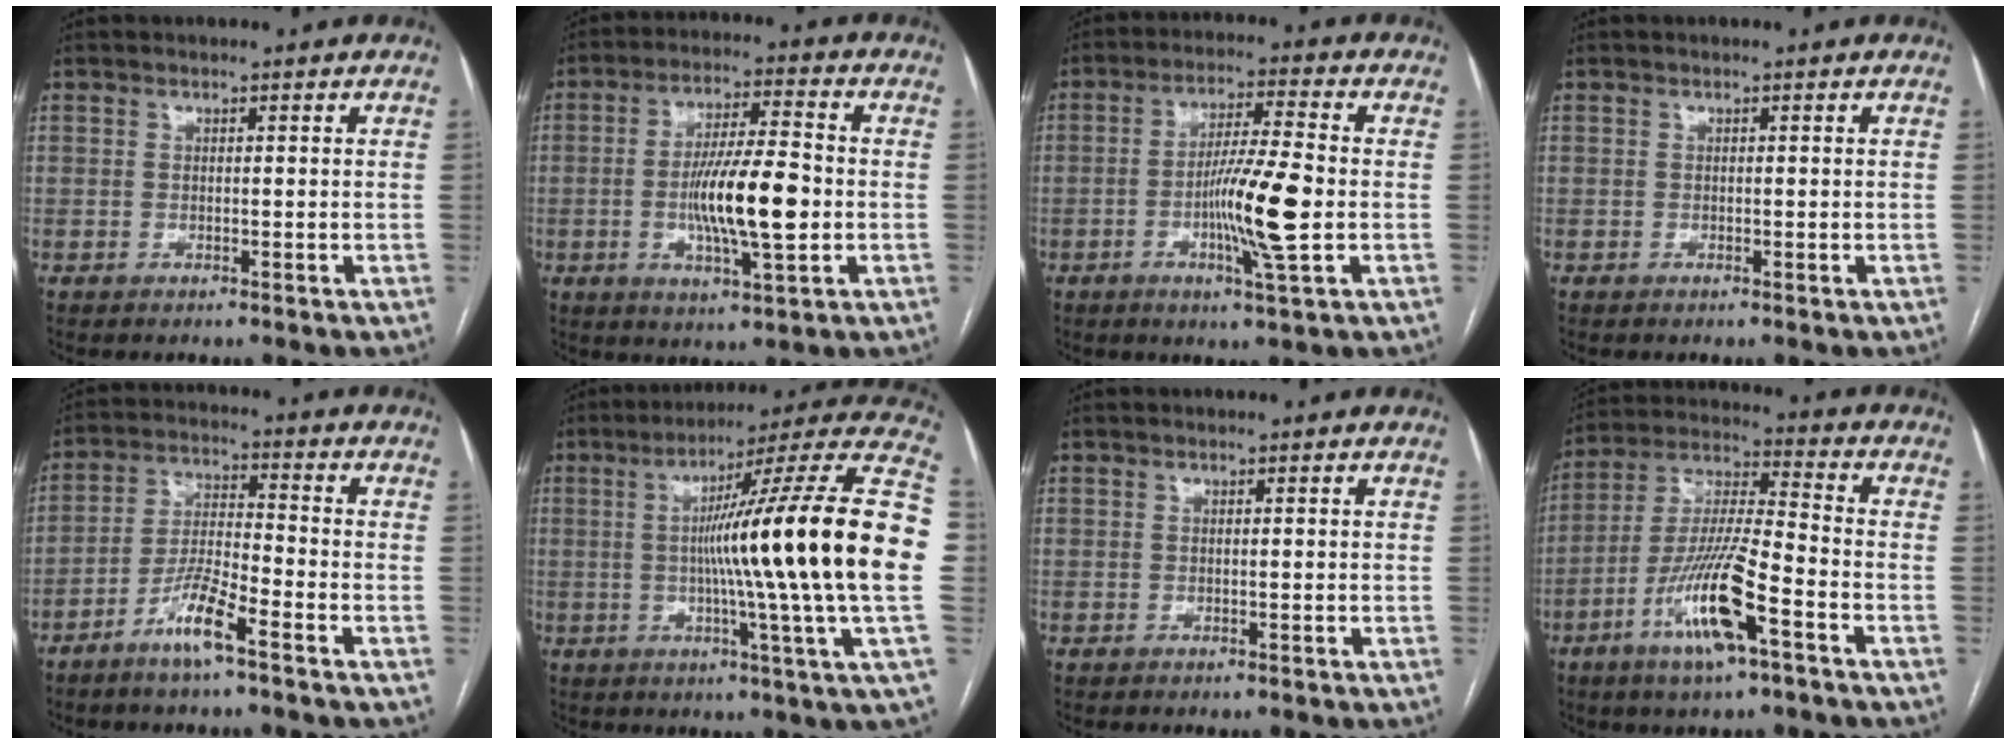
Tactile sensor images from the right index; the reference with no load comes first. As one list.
[{"total": 12.3, "force": [-1.8, 2.0, 12.0], "torque": [-0.217, -0.002, -0.030]}, {"total": 10.5, "force": [-2.1, 0.1, 10.3], "torque": [-0.188, -0.007, -0.041]}, {"total": 0.0}, {"total": 7.5, "force": [-4.9, 0.5, 5.7], "torque": [-0.119, -0.005, -0.101]}, {"total": 26.9, "force": [-0.5, -1.7, 26.9], "torque": [-0.324, 0.010, -0.031]}, {"total": 0.0}, {"total": 14.6, "force": [-6.8, 1.7, 12.8], "torque": [-0.253, -0.012, -0.124]}]